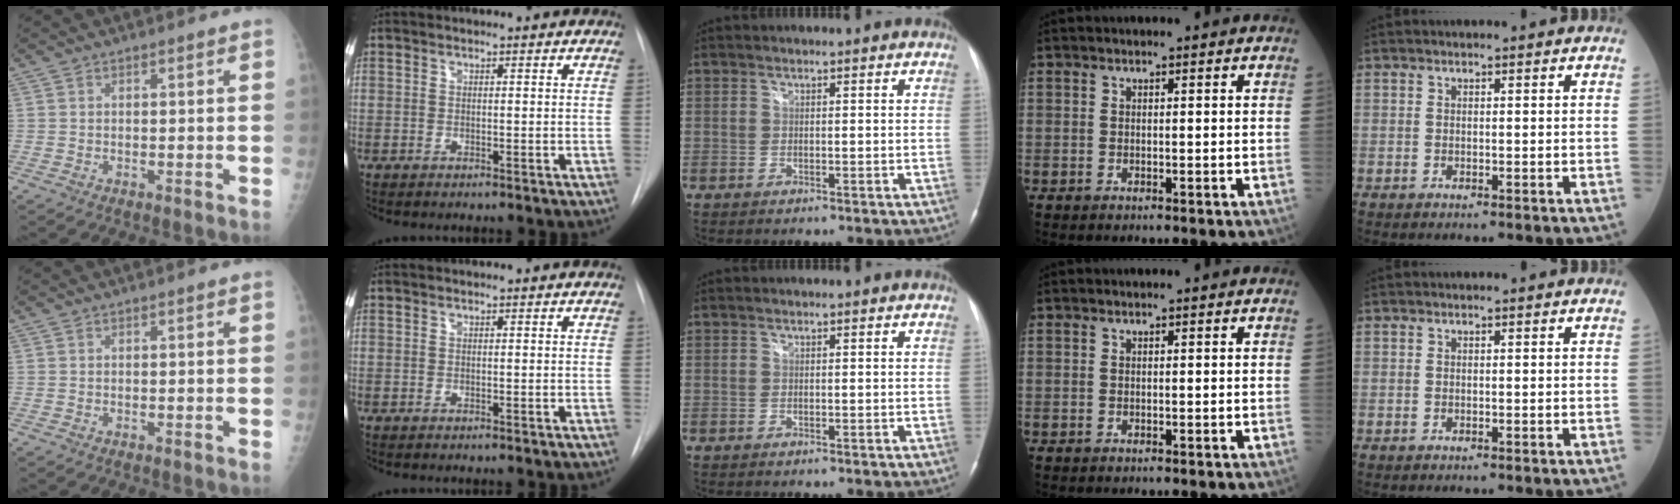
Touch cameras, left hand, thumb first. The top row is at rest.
{}